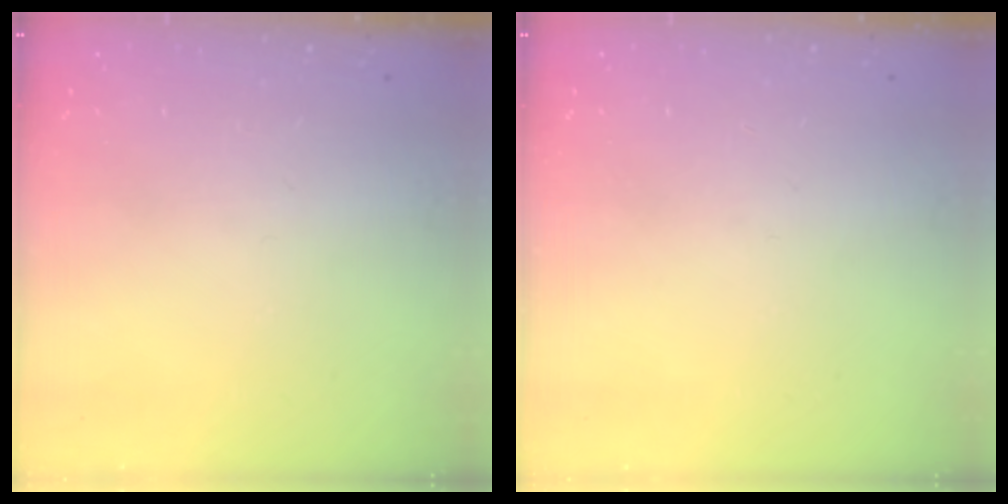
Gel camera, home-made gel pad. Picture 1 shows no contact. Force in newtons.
{"total": 0.0}